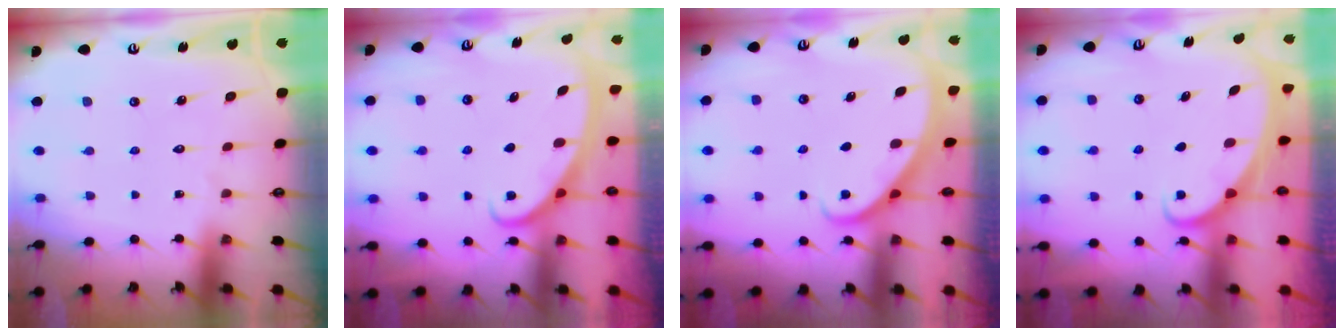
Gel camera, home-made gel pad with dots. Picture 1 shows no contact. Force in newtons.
{"total": 2.9, "press": 2.9, "slide": 0.4}
{"total": 2.1, "press": 2.1, "slide": 0.1}
{"total": 1.7, "press": 1.7, "slide": 0.2}